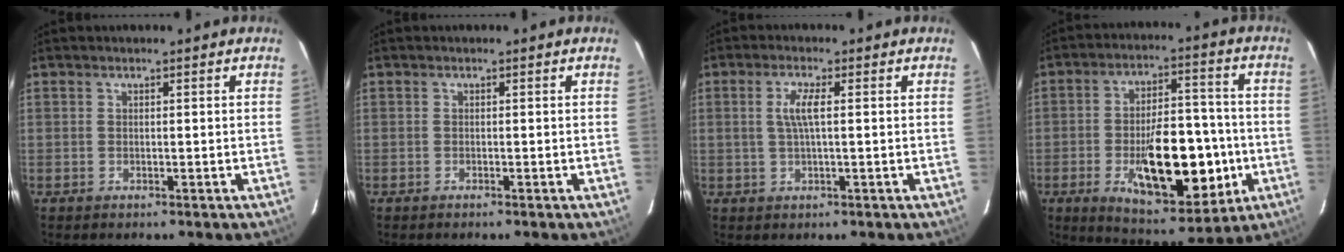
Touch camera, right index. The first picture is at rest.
{"total": 0.0}
{"total": 3.8, "force": [0.5, 0.5, 3.7], "torque": [-0.074, 0.002, 0.011]}
{"total": 19.5, "force": [-5.3, 9.1, 16.4], "torque": [-0.271, 0.003, -0.063]}